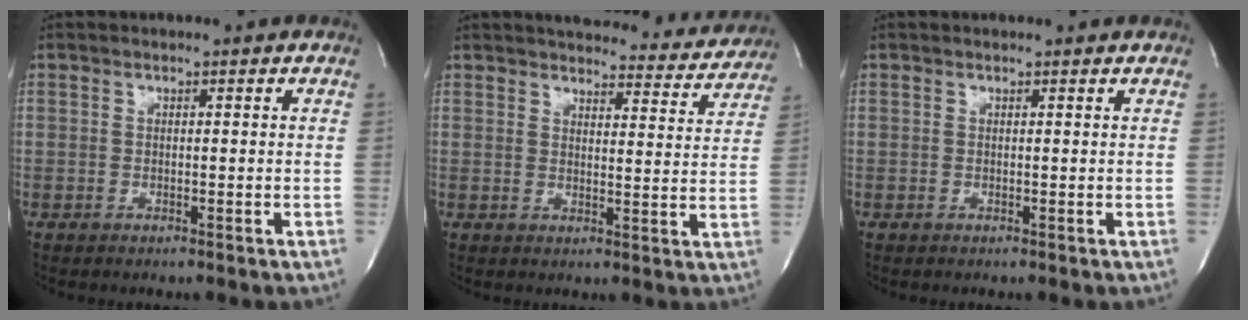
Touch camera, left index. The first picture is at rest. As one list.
[{"total": 17.3, "force": [16.4, 3.9, 4.0], "torque": [-0.031, -0.028, 0.184]}, {"total": 1.6, "force": [1.5, 0.2, 0.2], "torque": [-0.010, 0.009, 0.016]}]